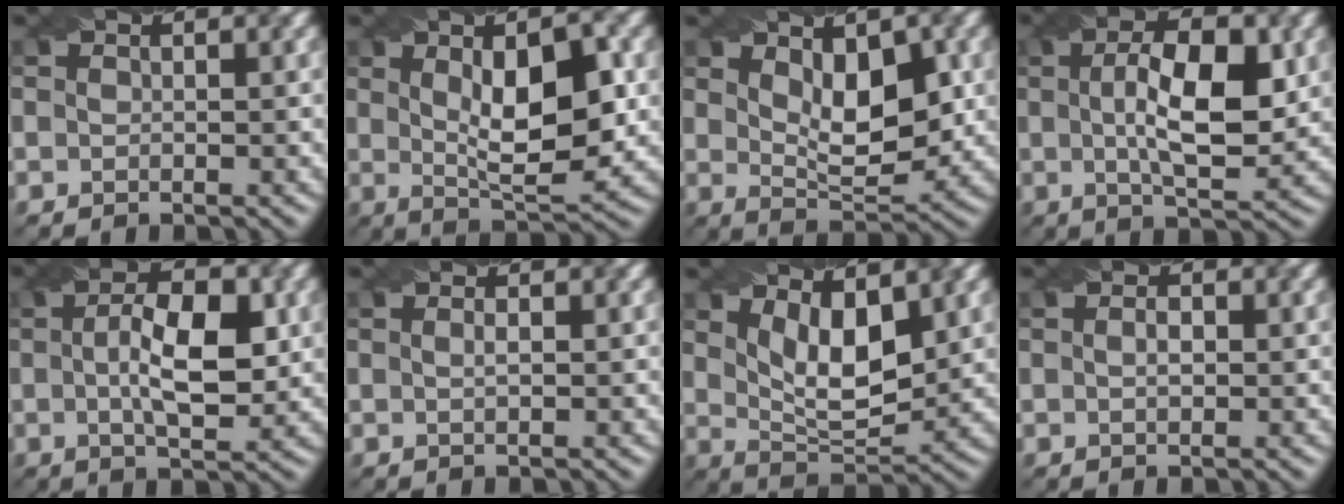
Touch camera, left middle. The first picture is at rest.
{"total": 8.7, "force": [1.1, 2.9, 8.2], "torque": [-0.124, 0.006, 0.018]}
{"total": 6.2, "force": [1.5, 2.9, 5.3], "torque": [-0.083, -0.004, 0.030]}
{"total": 8.1, "force": [1.0, 2.9, 7.5], "torque": [-0.123, 0.007, 0.015]}
{"total": 6.7, "force": [0.5, 2.6, 6.2], "torque": [-0.100, 0.005, 0.007]}
{"total": 0.7, "force": [0.1, 0.2, 0.7], "torque": [-0.012, 0.001, 0.000]}
{"total": 5.7, "force": [2.2, 2.5, 4.6], "torque": [-0.087, -0.013, 0.041]}
{"total": 1.1, "force": [0.0, 0.5, 1.0], "torque": [-0.016, -0.001, 0.002]}